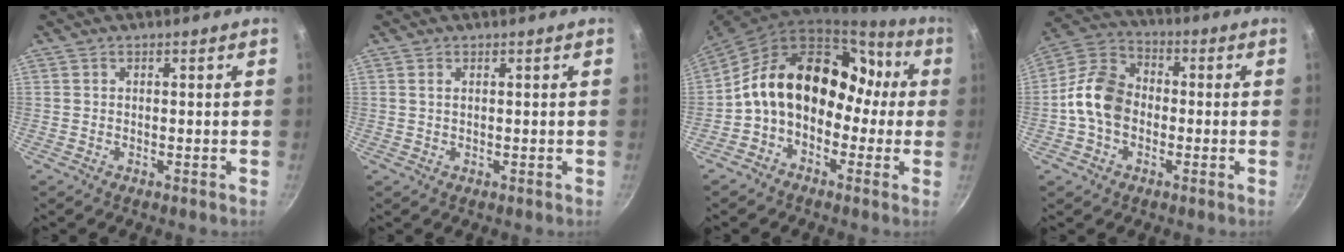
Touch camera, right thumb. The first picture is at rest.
{"total": 0.9, "force": [0.4, 0.4, 0.7], "torque": [-0.012, 0.002, 0.006]}
{"total": 19.2, "force": [-0.1, 14.1, 13.0], "torque": [-0.171, 0.072, -0.012]}
{"total": 11.3, "force": [-1.7, 8.5, 7.3], "torque": [-0.111, 0.032, -0.055]}